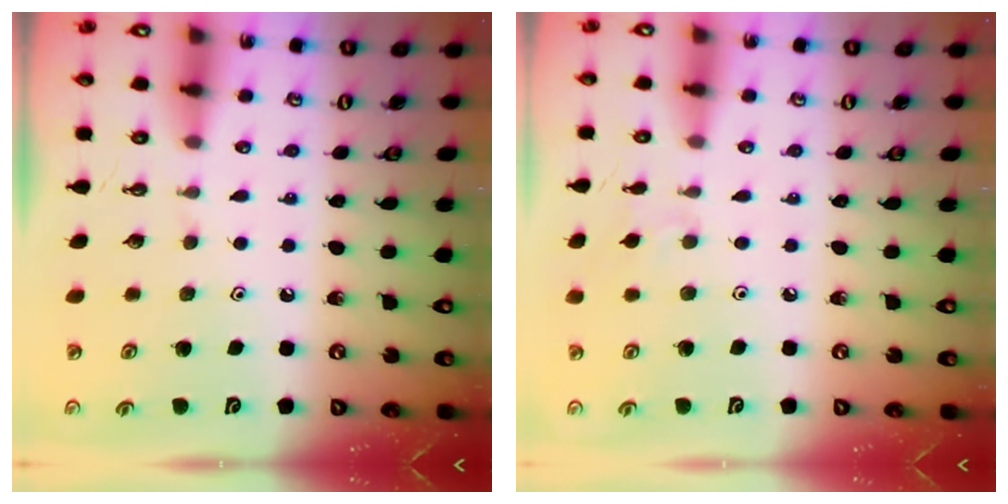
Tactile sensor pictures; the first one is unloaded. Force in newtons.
{"total": 2.4, "press": 2.3, "slide": 0.5}